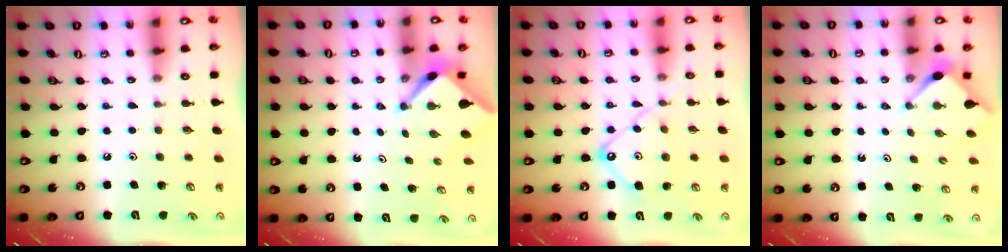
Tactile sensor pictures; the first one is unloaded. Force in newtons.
{"total": 3.3, "press": 3.3, "slide": 0.2}
{"total": 11.9, "press": 11.8, "slide": 1.0}
{"total": 2.7, "press": 2.7, "slide": 0.3}